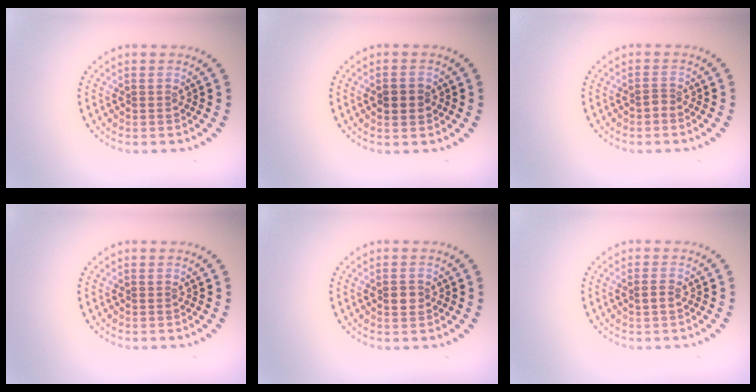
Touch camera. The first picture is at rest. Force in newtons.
{"total": 2.6, "press": 2.6, "slide": 0.3}
{"total": 0.9, "press": 0.5, "slide": 0.7}
{"total": 0.0}
{"total": 1.5, "press": 1.5, "slide": 0.3}
{"total": 1.1, "press": 1.1, "slide": 0.2}